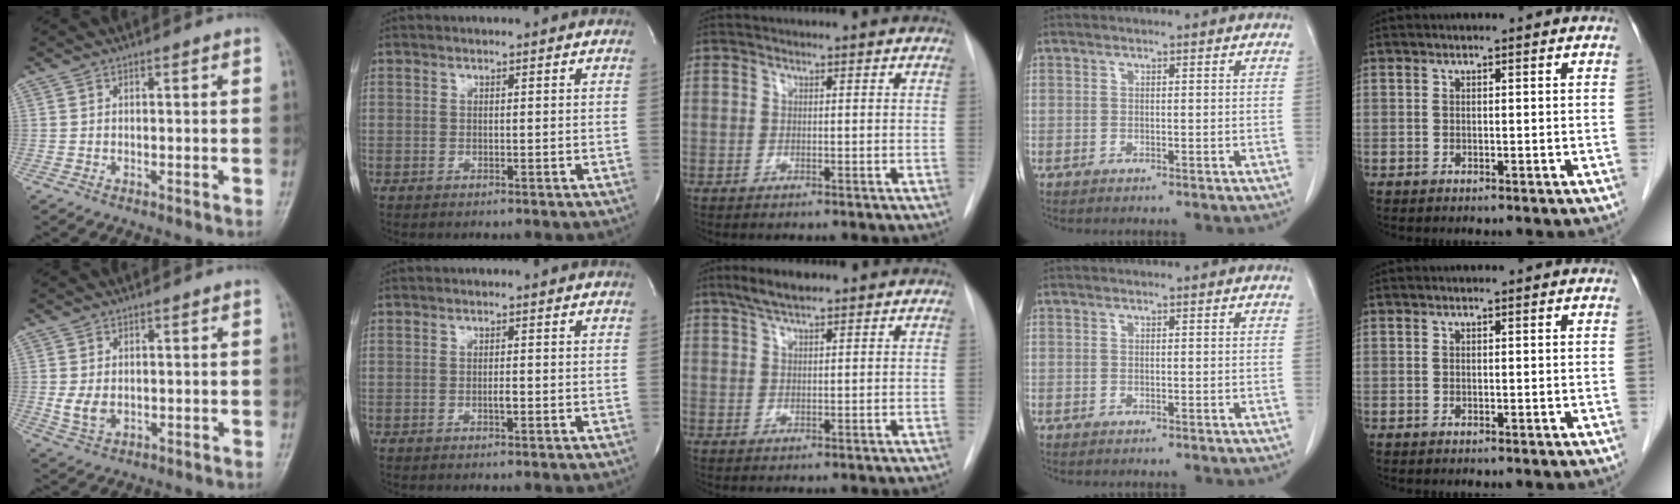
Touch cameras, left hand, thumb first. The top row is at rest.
{"thumb": {"total": 3.9, "force": [-0.1, 2.8, 2.8], "torque": [-0.048, -0.006, 0.004]}, "index": {"total": 1.0, "force": [-0.4, 0.2, 0.9], "torque": [-0.019, -0.001, -0.008]}, "middle": {"total": 4.2, "force": [3.2, 0.8, 2.6], "torque": [-0.056, 0.009, 0.059]}}